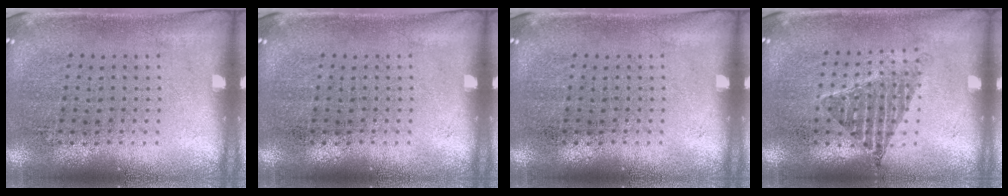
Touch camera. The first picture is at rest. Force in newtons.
{"total": 0.0}
{"total": 0.0}
{"total": 1.1, "press": 1.0, "slide": 0.6}